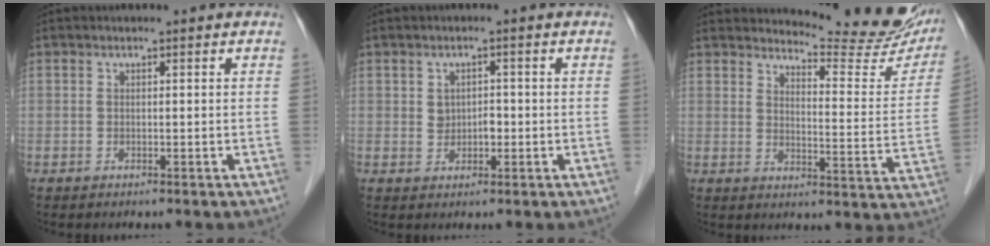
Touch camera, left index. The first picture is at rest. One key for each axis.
{"total": 2.3, "fx": -0.1, "fy": 1.9, "fz": 1.3, "tx": -0.018, "ty": 0.004, "tz": 0.002}
{"total": 16.1, "fx": 15.4, "fy": 2.1, "fz": 4.5, "tx": -0.051, "ty": -0.080, "tz": 0.170}